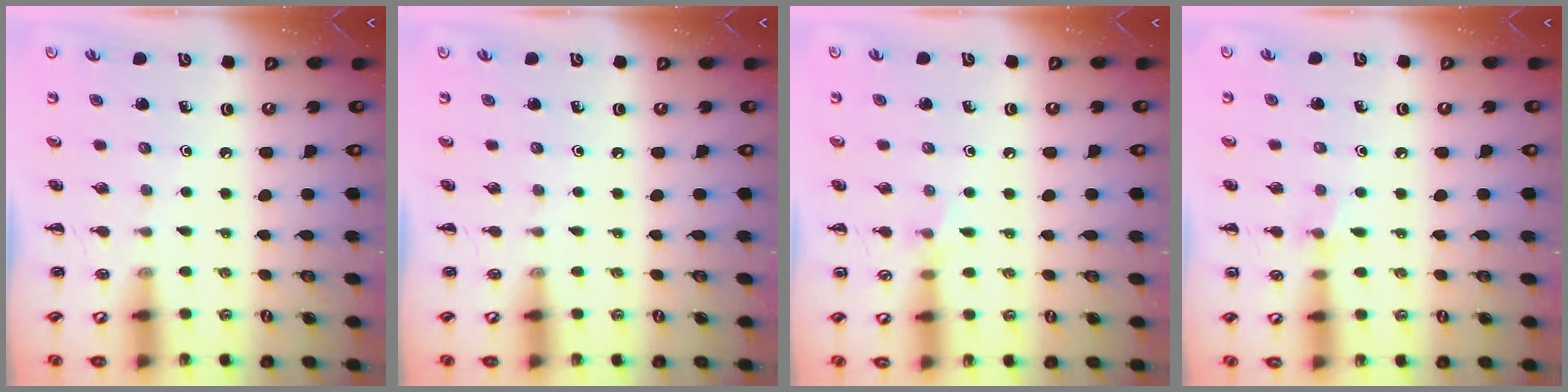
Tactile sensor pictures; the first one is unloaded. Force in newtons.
{"total": 0.0}
{"total": 4.8, "press": 4.5, "slide": 1.8}
{"total": 5.4, "press": 5.1, "slide": 1.8}